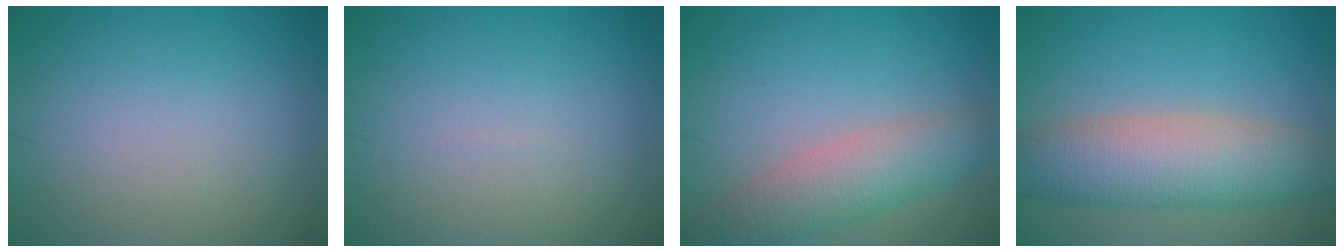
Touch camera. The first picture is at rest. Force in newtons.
{"total": 0.0}
{"total": 4.7, "press": 4.7, "slide": 0.3}
{"total": 7.6, "press": 7.6, "slide": 0.3}